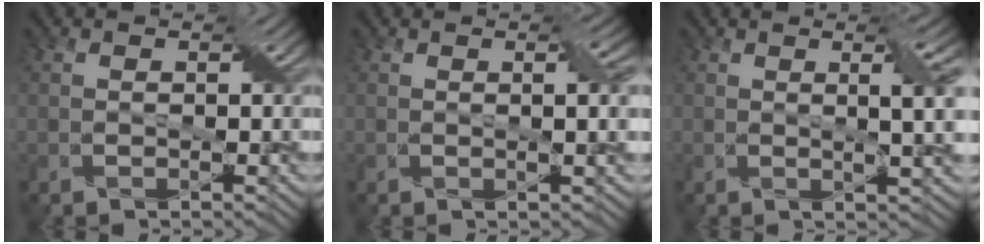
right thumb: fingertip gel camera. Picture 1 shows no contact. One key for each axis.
{"total": 2.5, "fx": 0.4, "fy": 0.1, "fz": 2.4, "tx": -0.035, "ty": 0.004, "tz": 0.005}
{"total": 4.1, "fx": 1.1, "fy": 0.5, "fz": 4.0, "tx": -0.063, "ty": 0.009, "tz": 0.016}